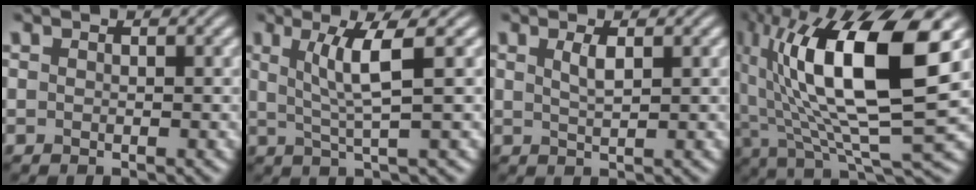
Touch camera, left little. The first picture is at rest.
{"total": 4.3, "force": [1.3, 0.6, 4.1], "torque": [-0.074, -0.001, 0.027]}
{"total": 1.6, "force": [0.7, 0.4, 1.4], "torque": [-0.028, 0.001, 0.013]}
{"total": 15.2, "force": [4.1, 4.7, 13.9], "torque": [-0.250, 0.007, 0.072]}